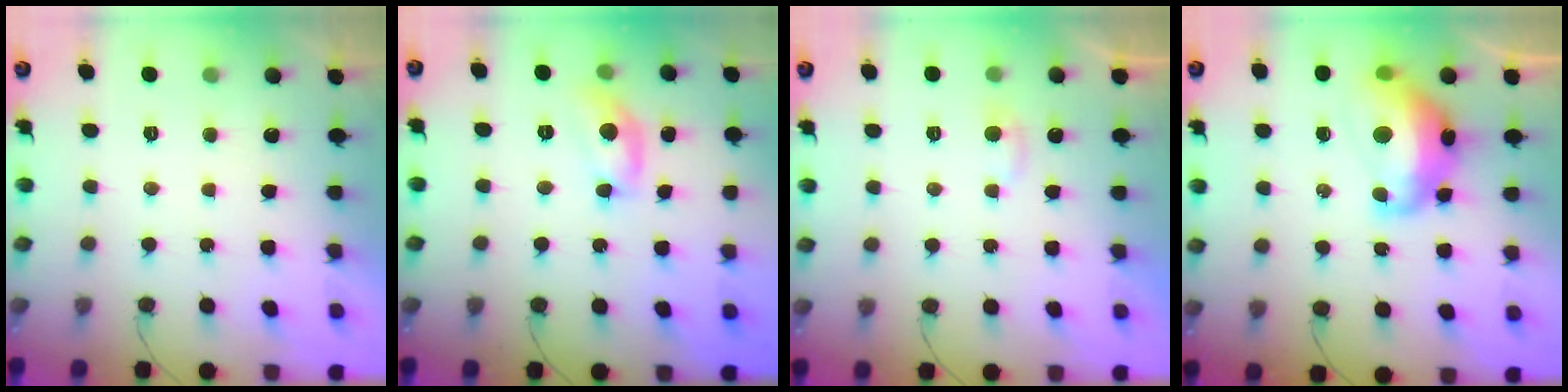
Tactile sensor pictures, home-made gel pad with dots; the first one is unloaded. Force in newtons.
{"total": 11.1, "press": 11.1, "slide": 0.5}
{"total": 2.8, "press": 2.8, "slide": 0.4}
{"total": 14.1, "press": 14.0, "slide": 1.3}